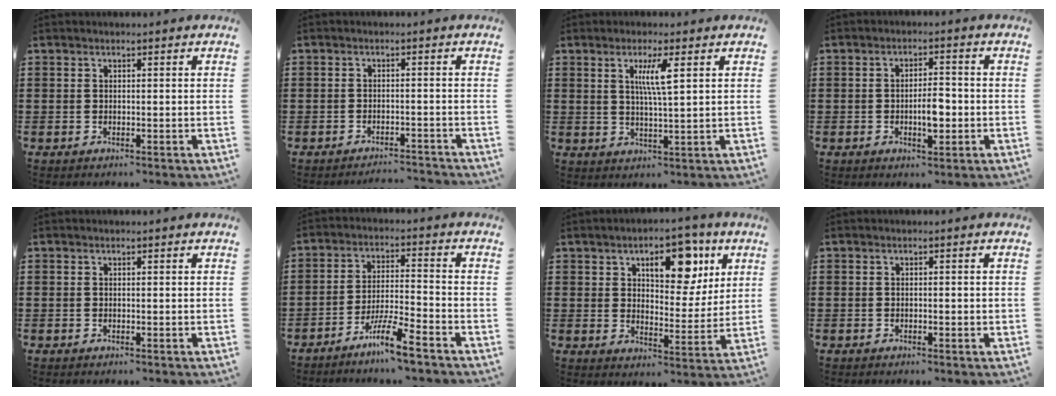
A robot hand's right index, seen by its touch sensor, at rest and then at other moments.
{"total": 2.5, "force": [-2.5, 0.0, -0.2], "torque": [-0.004, 0.002, -0.056]}
{"total": 4.6, "force": [1.6, 0.2, 4.3], "torque": [-0.090, 0.000, 0.023]}
{"total": 4.3, "force": [-0.9, 1.5, 4.0], "torque": [-0.062, 0.002, -0.017]}
{"total": 0.0}
{"total": 7.5, "force": [-5.8, 0.1, 4.7], "torque": [-0.095, -0.004, -0.110]}
{"total": 10.1, "force": [5.0, 5.0, 7.3], "torque": [-0.110, -0.004, 0.079]}
{"total": 0.6, "force": [-0.2, 0.1, 0.6], "torque": [-0.011, -0.004, -0.003]}